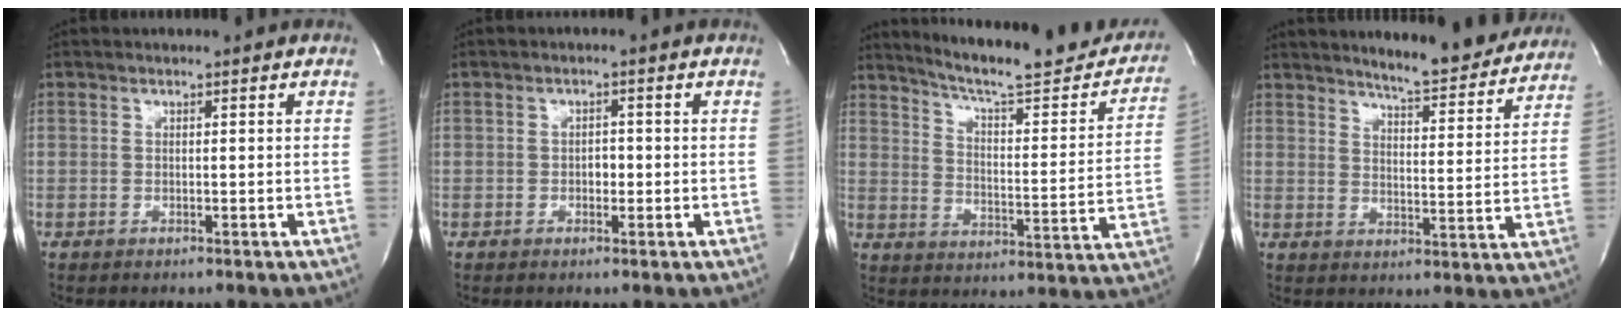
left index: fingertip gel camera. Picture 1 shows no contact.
{"total": 1.6, "force": [-0.4, 1.0, 1.2], "torque": [-0.016, 0.004, -0.005]}
{"total": 23.0, "force": [20.4, 3.2, 10.2], "torque": [-0.143, -0.046, 0.263]}
{"total": 13.5, "force": [12.6, 1.4, 4.6], "torque": [-0.062, -0.022, 0.156]}